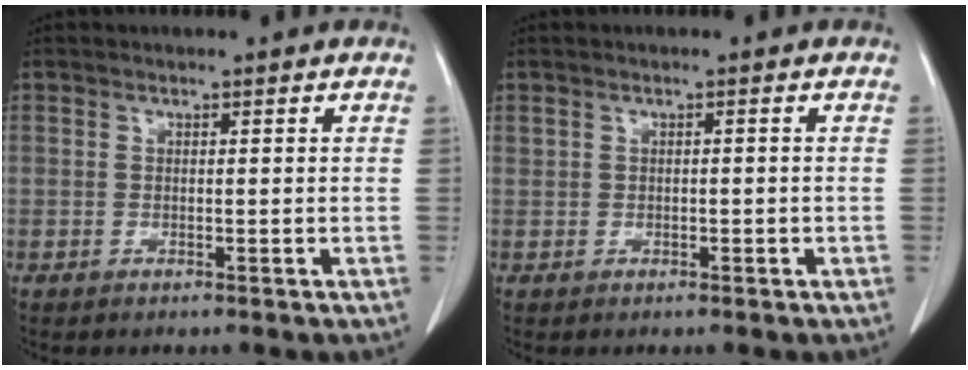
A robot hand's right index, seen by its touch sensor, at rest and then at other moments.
{"total": 0.7, "force": [-0.1, 0.4, 0.5], "torque": [-0.013, 0.003, 0.000]}